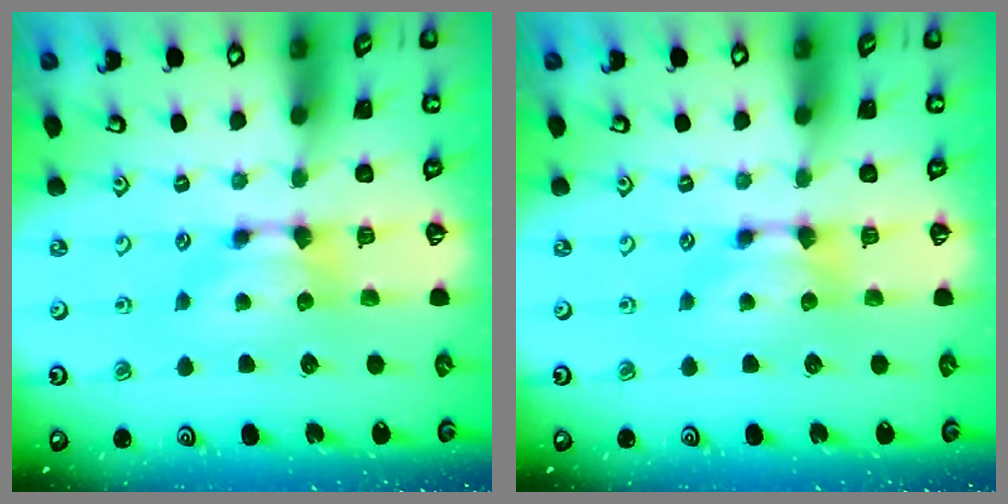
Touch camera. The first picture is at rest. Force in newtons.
{"total": 0.0}